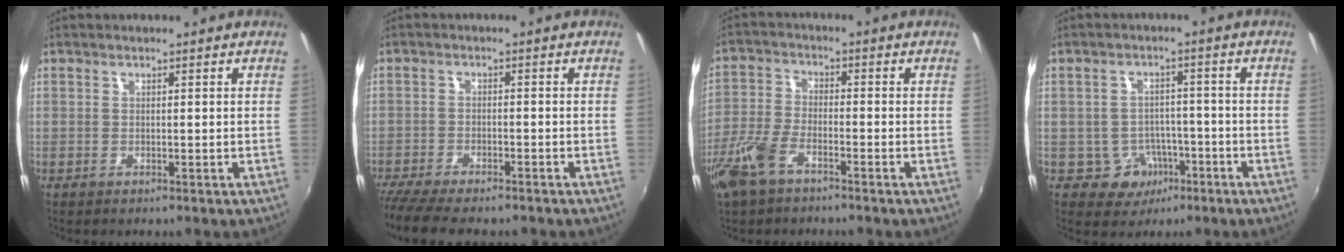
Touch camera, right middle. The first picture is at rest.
{"total": 10.7, "force": [-9.1, 1.8, 5.3], "torque": [-0.124, -0.044, -0.155]}
{"total": 8.2, "force": [-5.4, 3.5, 5.2], "torque": [-0.121, -0.003, -0.110]}
{"total": 5.2, "force": [-2.7, 4.3, 0.9], "torque": [-0.027, 0.014, -0.028]}